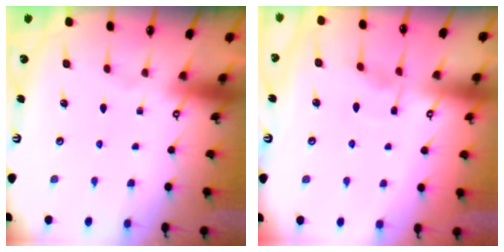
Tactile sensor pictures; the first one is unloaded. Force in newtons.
{"total": 3.9, "press": 3.8, "slide": 0.5}